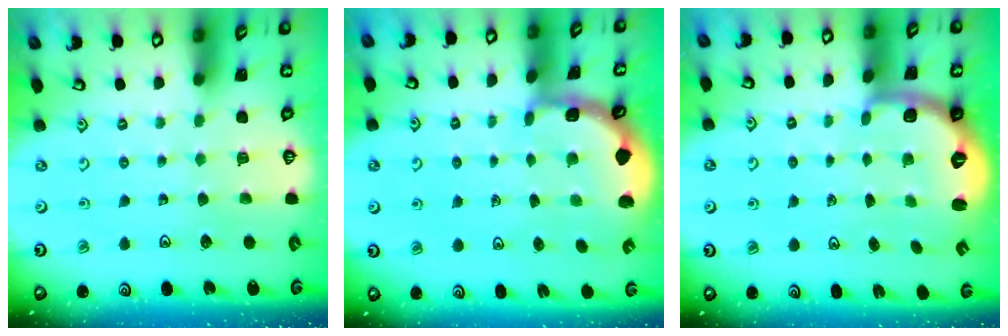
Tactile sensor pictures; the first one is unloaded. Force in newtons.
{"total": 2.1, "press": 2.1, "slide": 0.4}
{"total": 2.5, "press": 2.0, "slide": 1.5}